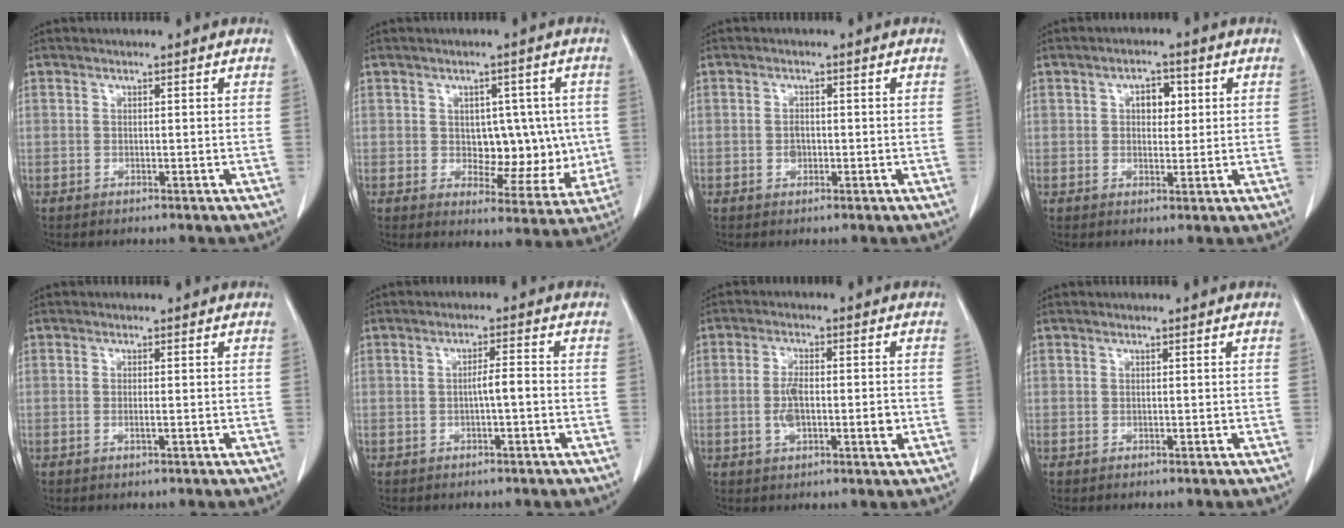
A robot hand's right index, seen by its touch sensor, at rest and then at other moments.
{"total": 8.7, "force": [0.3, 5.4, 6.8], "torque": [-0.067, 0.014, 0.018]}
{"total": 1.5, "force": [-0.3, 1.2, 1.0], "torque": [-0.017, 0.003, -0.002]}
{"total": 3.7, "force": [1.0, 2.2, 2.8], "torque": [-0.042, 0.010, 0.015]}
{"total": 0.9, "force": [-0.3, 0.1, 0.9], "torque": [-0.019, -0.002, -0.003]}
{"total": 2.6, "force": [-0.6, 0.1, 2.5], "torque": [-0.039, 0.004, -0.012]}
{"total": 6.2, "force": [-0.9, 2.2, 5.8], "torque": [-0.109, 0.003, -0.014]}
{"total": 0.0}